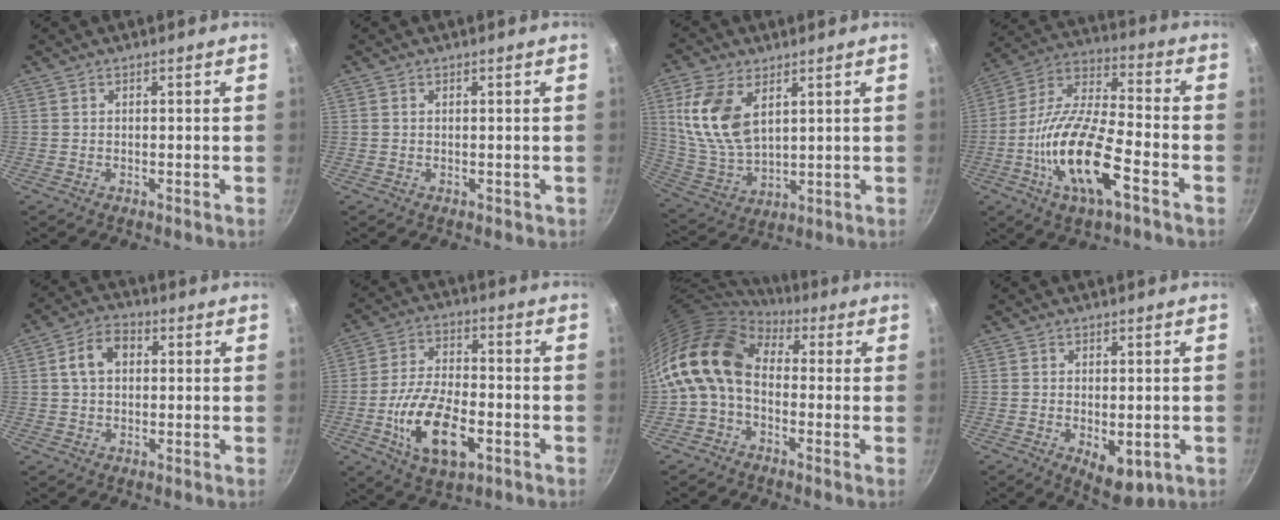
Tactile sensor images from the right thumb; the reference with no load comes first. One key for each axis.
{"total": 0.9, "fx": 0.1, "fy": 0.7, "fz": 0.4, "tx": 0.000, "ty": 0.003, "tz": 0.003}
{"total": 14.0, "fx": 4.8, "fy": 8.0, "fz": 10.4, "tx": -0.199, "ty": -0.021, "tz": 0.107}
{"total": 19.0, "fx": -7.0, "fy": 6.9, "fz": 16.2, "tx": -0.308, "ty": 0.032, "tz": -0.146}
{"total": 6.9, "fx": 1.2, "fy": 4.9, "fz": 4.7, "tx": -0.065, "ty": 0.018, "tz": 0.012}
{"total": 15.1, "fx": -4.8, "fy": 7.6, "fz": 12.1, "tx": -0.216, "ty": 0.023, "tz": -0.087}
{"total": 12.8, "fx": 0.2, "fy": 8.9, "fz": 9.1, "tx": -0.156, "ty": 0.026, "tz": -0.020}
{"total": 7.3, "fx": -1.9, "fy": 3.9, "fz": 5.8, "tx": -0.070, "ty": -0.006, "tz": -0.014}